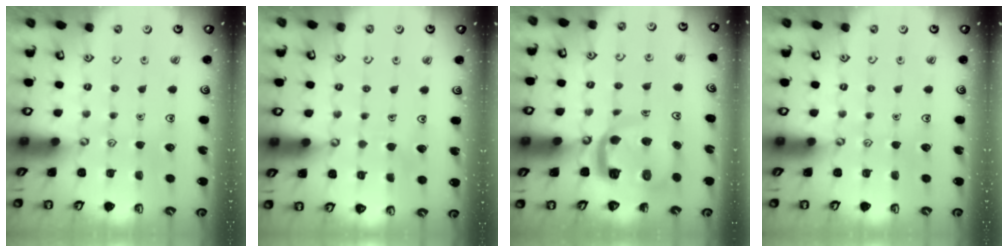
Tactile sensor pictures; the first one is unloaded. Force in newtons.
{"total": 2.2, "press": 2.2, "slide": 0.1}
{"total": 9.2, "press": 9.1, "slide": 1.2}
{"total": 0.0}